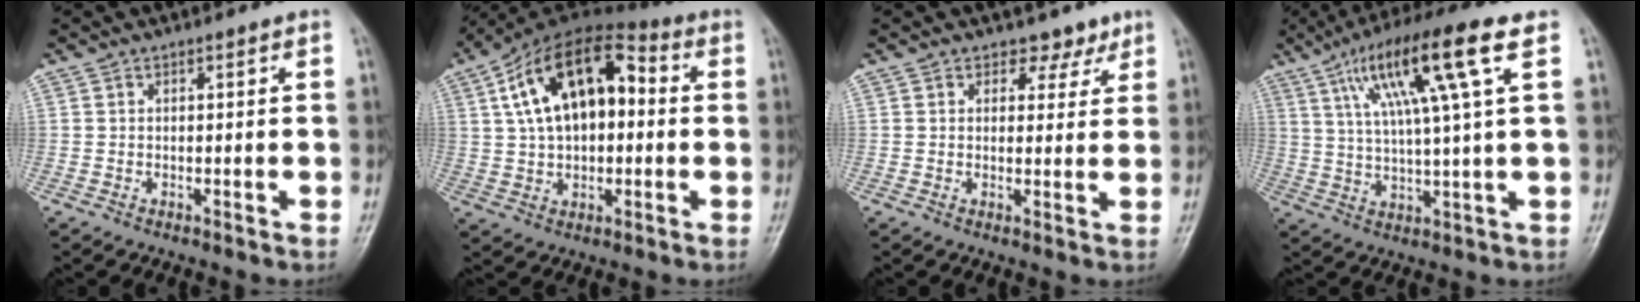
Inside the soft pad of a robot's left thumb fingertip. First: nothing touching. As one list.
[{"total": 18.3, "force": [3.4, 10.5, 14.6], "torque": [-0.227, 0.031, 0.047]}, {"total": 3.4, "force": [2.5, 2.4, 0.4], "torque": [0.023, -0.013, 0.030]}, {"total": 15.2, "force": [6.2, 1.0, 13.8], "torque": [-0.256, 0.000, 0.105]}]